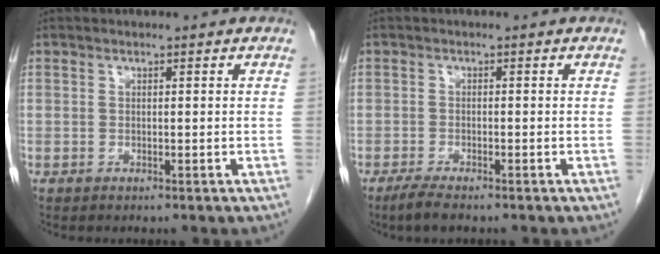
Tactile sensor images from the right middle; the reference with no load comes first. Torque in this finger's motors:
{"motor_torque": [0.32, -0.11, 0.00, 0.01]}